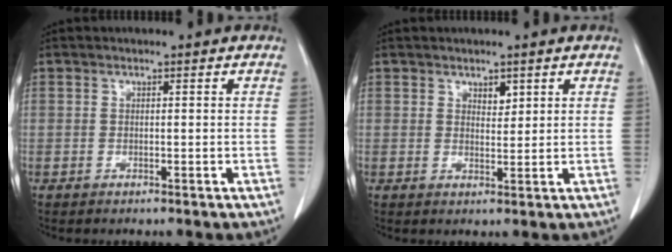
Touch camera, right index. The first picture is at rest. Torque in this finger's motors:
{"motor_torque": [0.10, -0.05, 0.01, 0.03]}